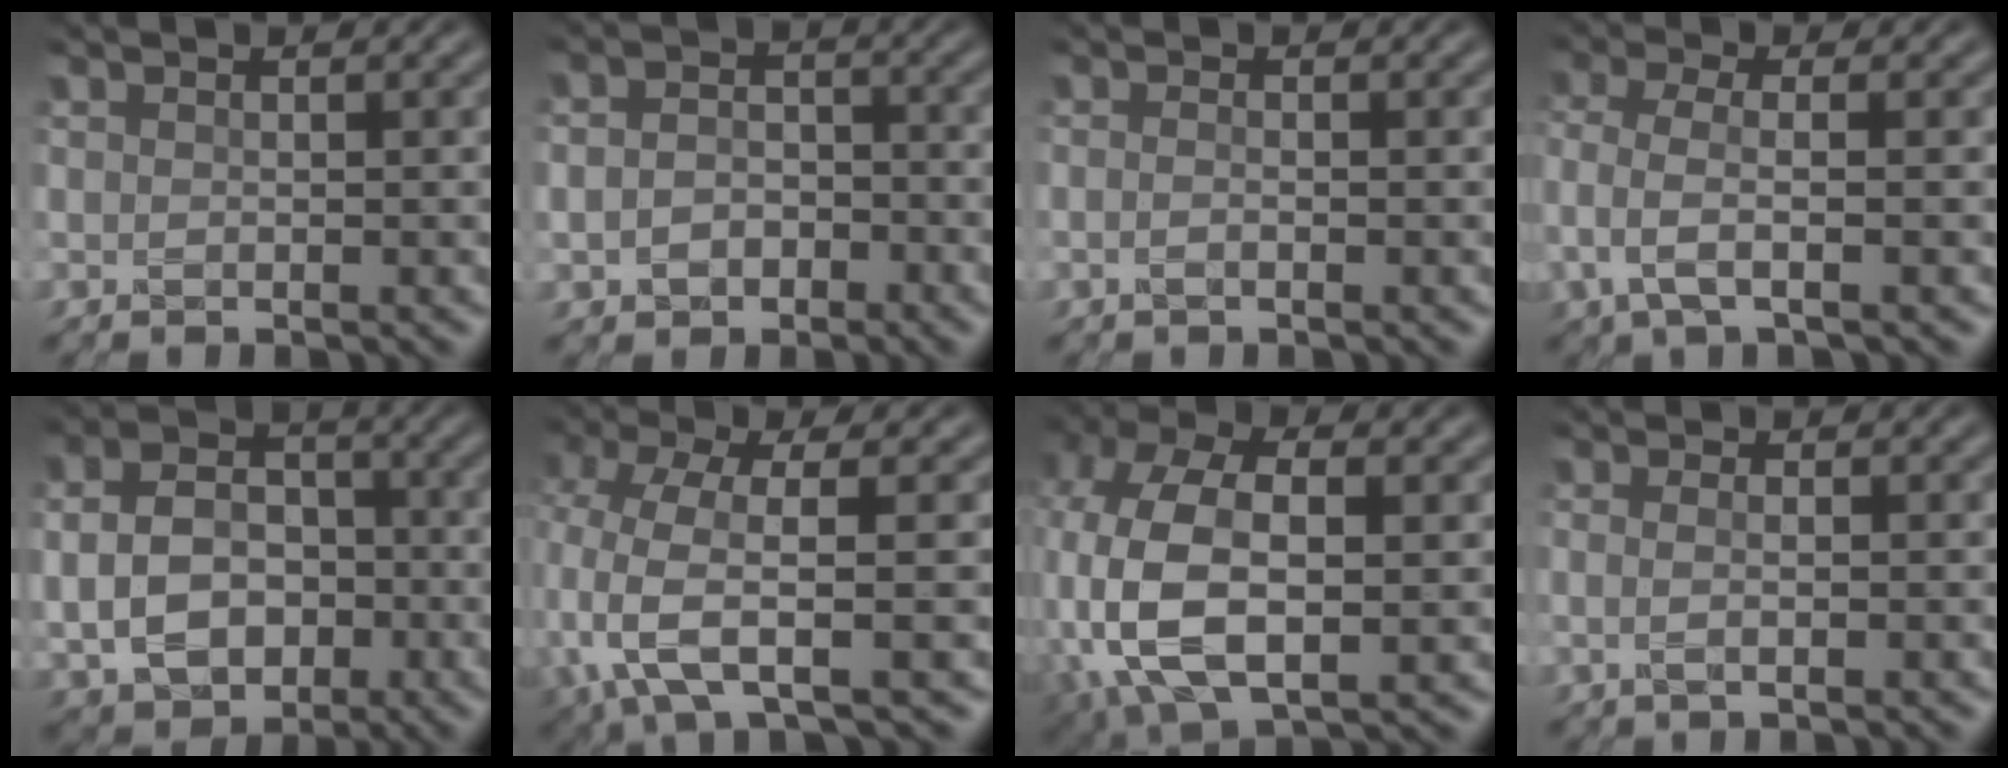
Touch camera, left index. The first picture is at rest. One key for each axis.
{"total": 2.8, "fx": -1.0, "fy": 2.2, "fz": 1.4, "tx": -0.026, "ty": 0.002, "tz": -0.024}
{"total": 0.8, "fx": -0.3, "fy": 0.3, "fz": 0.7, "tx": -0.011, "ty": 0.000, "tz": -0.010}
{"total": 2.9, "fx": -0.7, "fy": 0.9, "fz": 2.7, "tx": -0.068, "ty": 0.004, "tz": -0.020}
{"total": 6.7, "fx": -0.7, "fy": 5.1, "fz": 4.3, "tx": -0.086, "ty": 0.001, "tz": -0.017}
{"total": 6.3, "fx": -1.1, "fy": 2.1, "fz": 5.8, "tx": -0.134, "ty": -0.005, "tz": -0.029}
{"total": 11.2, "fx": -0.9, "fy": 7.2, "fz": 8.5, "tx": -0.203, "ty": -0.012, "tz": -0.012}
{"total": 1.5, "fx": 0.0, "fy": 0.6, "fz": 1.3, "tx": -0.021, "ty": 0.001, "tz": -0.009}